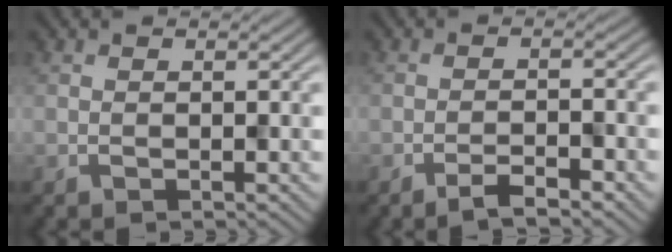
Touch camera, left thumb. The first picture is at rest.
{"total": 2.7, "force": [-2.1, 0.3, 1.7], "torque": [-0.031, 0.007, -0.041]}